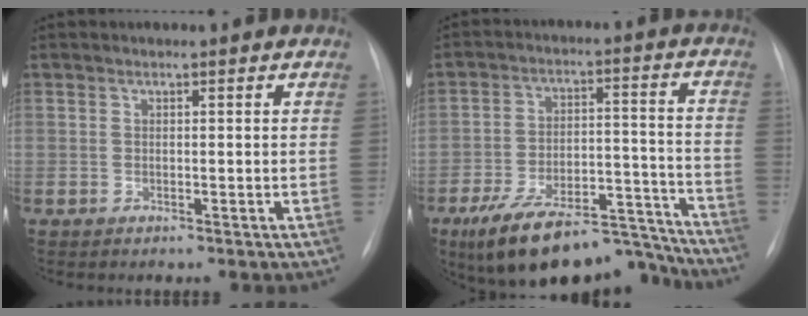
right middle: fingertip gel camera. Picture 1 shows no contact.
{"total": 18.1, "force": [-15.7, 4.7, 7.6], "torque": [-0.101, 0.039, -0.247]}